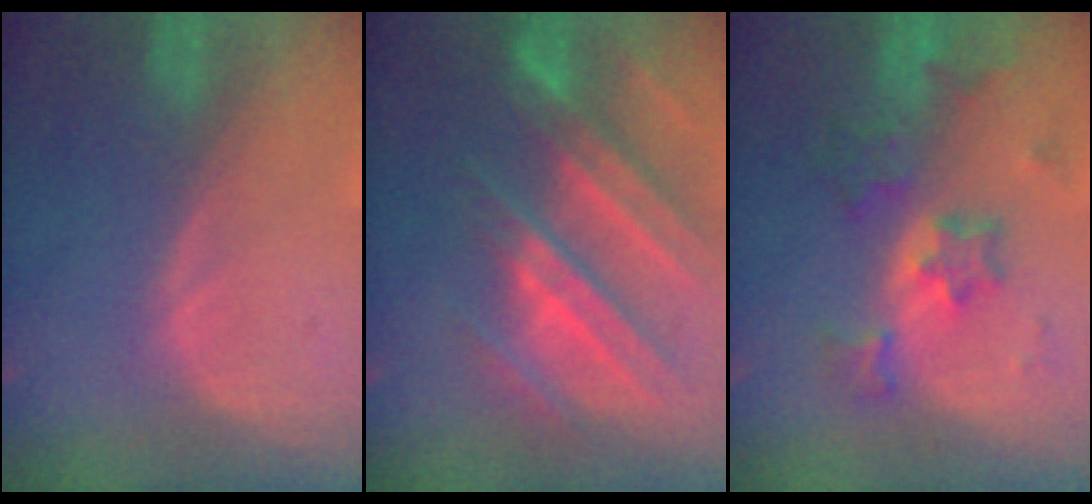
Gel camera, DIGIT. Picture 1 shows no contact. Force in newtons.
{"total": 11.2, "press": 9.9, "slide": 5.2}
{"total": 6.9, "press": 6.7, "slide": 1.7}